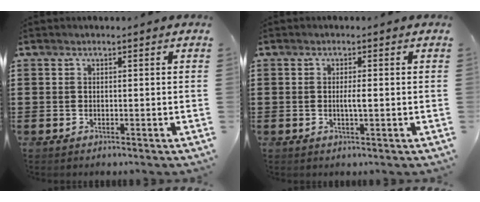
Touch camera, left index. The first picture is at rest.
{"total": 1.8, "force": [-0.1, 0.2, 1.7], "torque": [-0.034, -0.002, -0.003]}